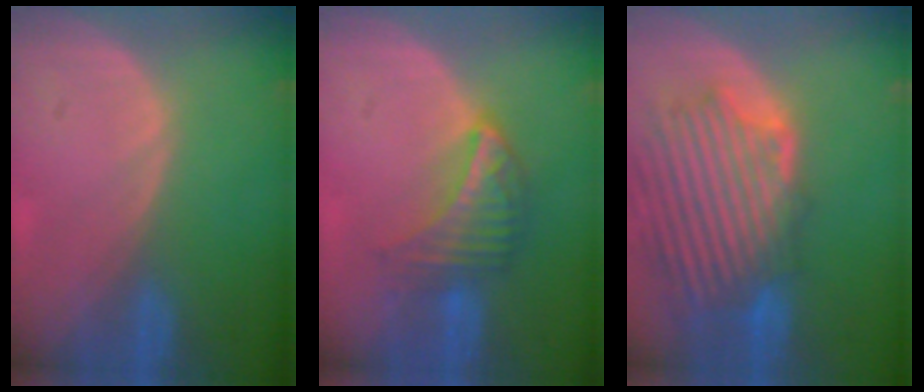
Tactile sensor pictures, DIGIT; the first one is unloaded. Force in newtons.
{"total": 6.4, "press": 5.9, "slide": 2.3}
{"total": 12.2, "press": 11.4, "slide": 4.3}